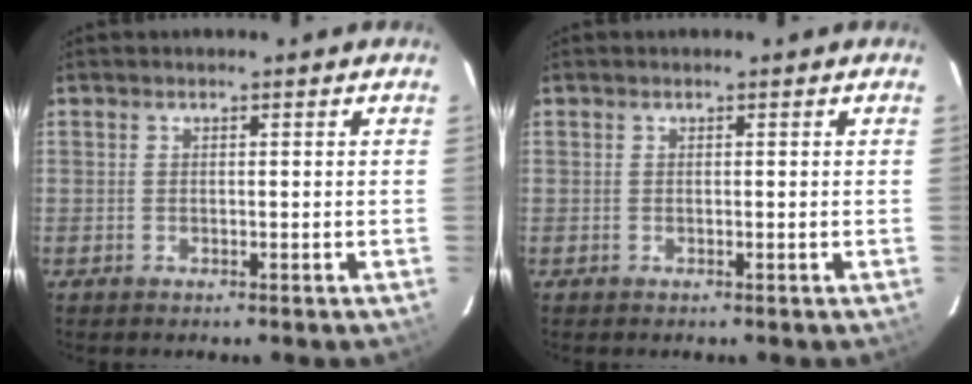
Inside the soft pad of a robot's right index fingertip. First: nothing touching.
{"total": 0.0}